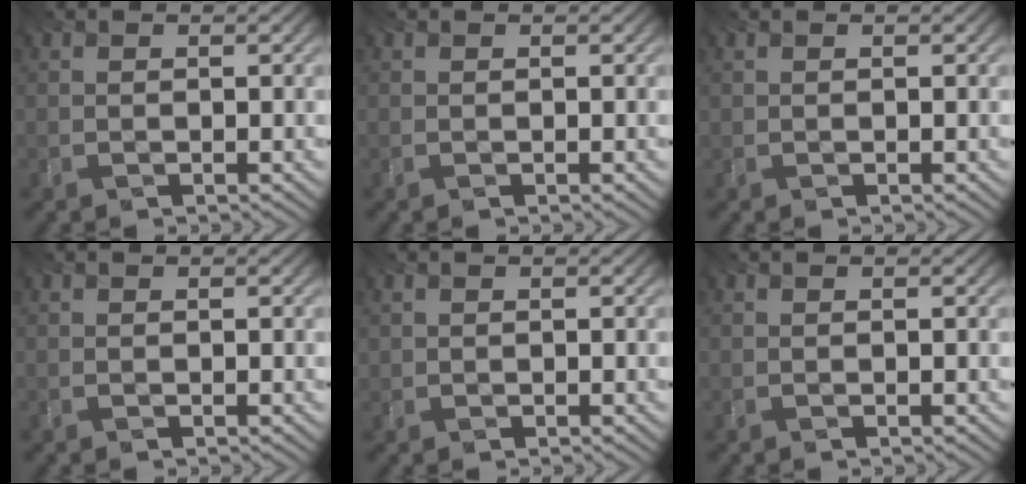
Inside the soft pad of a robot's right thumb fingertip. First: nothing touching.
{"total": 0.0}
{"total": 0.0}
{"total": 0.0}
{"total": 0.5, "force": [0.2, 0.3, -0.3], "torque": [0.007, 0.004, 0.010]}
{"total": 0.0}